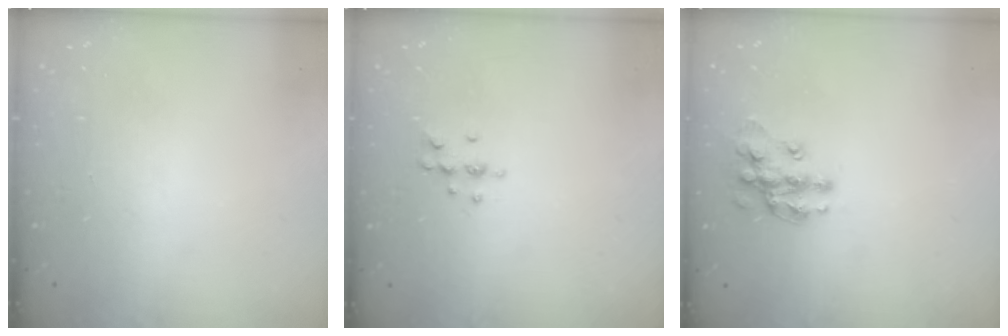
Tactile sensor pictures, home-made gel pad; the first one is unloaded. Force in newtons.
{"total": 5.5, "press": 5.2, "slide": 1.6}
{"total": 12.6, "press": 12.6, "slide": 0.8}